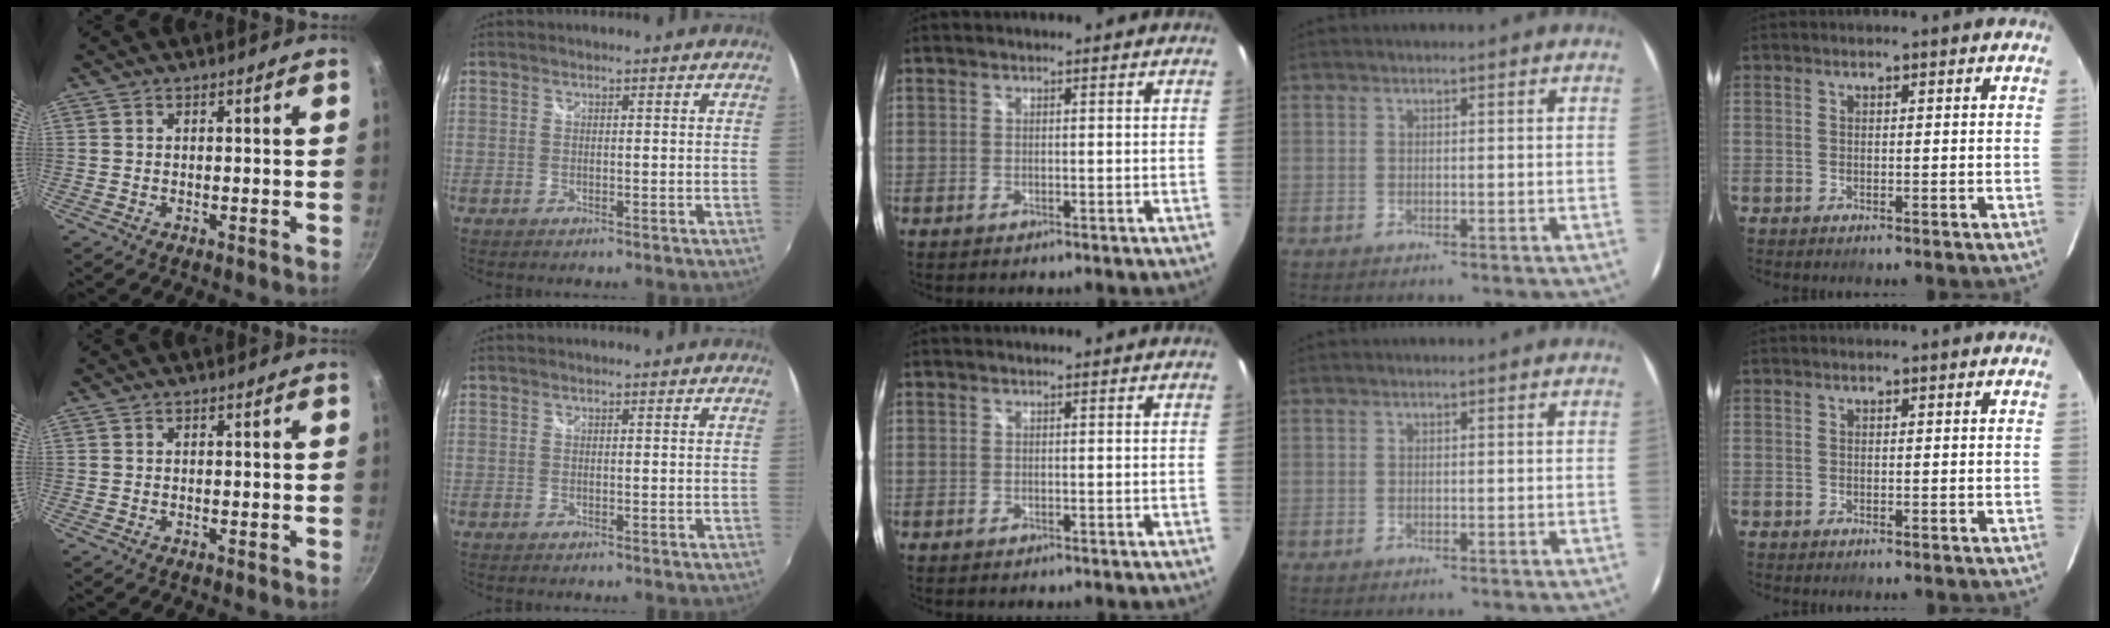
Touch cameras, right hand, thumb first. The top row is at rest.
{}